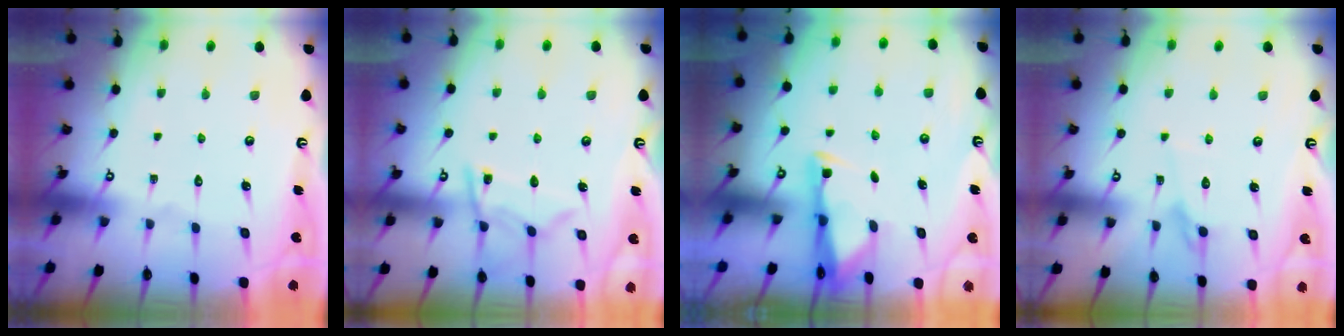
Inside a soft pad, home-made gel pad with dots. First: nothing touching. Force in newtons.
{"total": 10.9, "press": 10.8, "slide": 1.0}
{"total": 2.9, "press": 2.9, "slide": 0.4}
{"total": 4.2, "press": 4.2, "slide": 0.4}